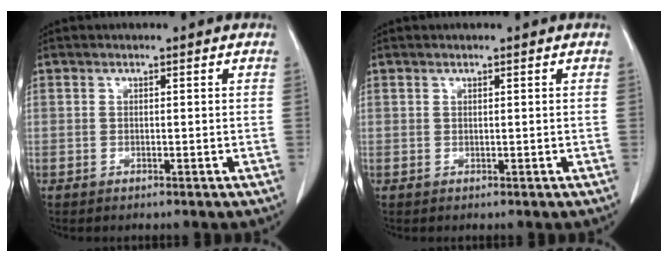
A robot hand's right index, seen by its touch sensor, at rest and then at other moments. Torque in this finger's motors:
{"motor_torque": [-0.08, 0.03, -0.02, 0.01]}